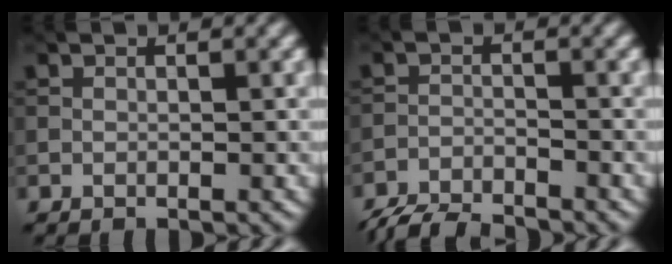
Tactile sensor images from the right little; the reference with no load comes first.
{"total": 5.7, "force": [-5.4, 0.8, 1.5], "torque": [-0.033, -0.019, -0.102]}